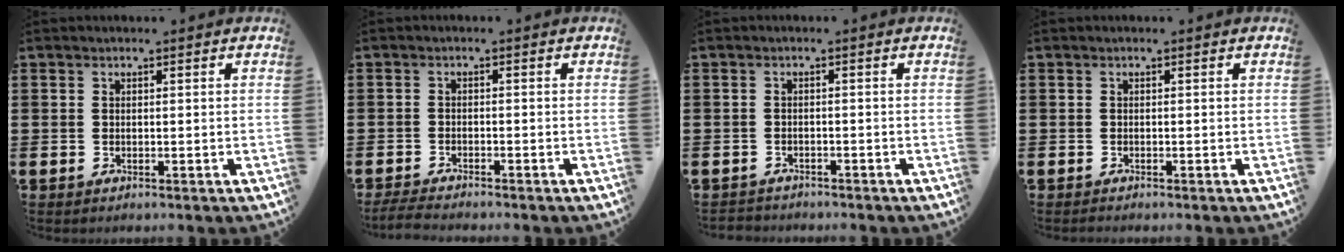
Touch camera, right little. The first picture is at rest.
{"total": 1.9, "force": [-1.8, 0.0, 0.6], "torque": [-0.010, 0.004, -0.035]}
{"total": 1.0, "force": [-1.0, 0.2, -0.2], "torque": [0.000, 0.002, -0.023]}
{"total": 0.0}